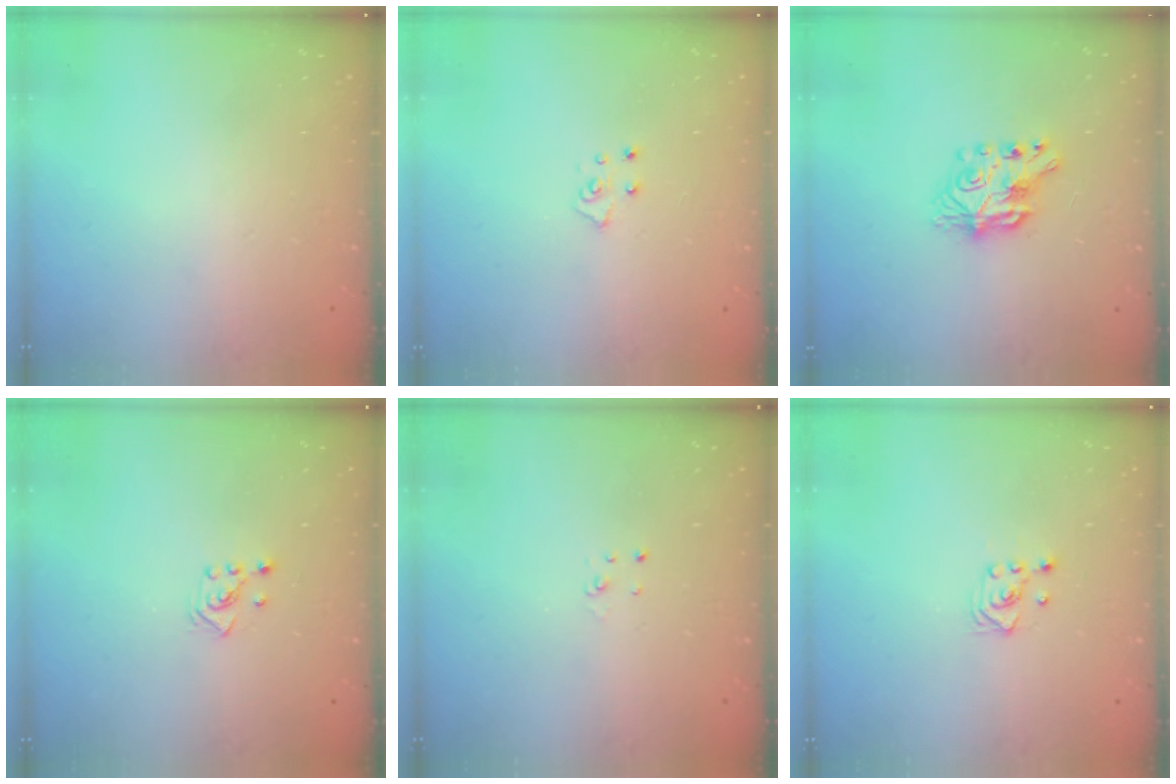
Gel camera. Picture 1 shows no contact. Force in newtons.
{"total": 5.7, "press": 5.7, "slide": 0.4}
{"total": 7.7, "press": 7.6, "slide": 0.7}
{"total": 2.3, "press": 2.2, "slide": 0.7}
{"total": 2.0, "press": 2.0, "slide": 0.2}
{"total": 3.0, "press": 2.6, "slide": 1.5}